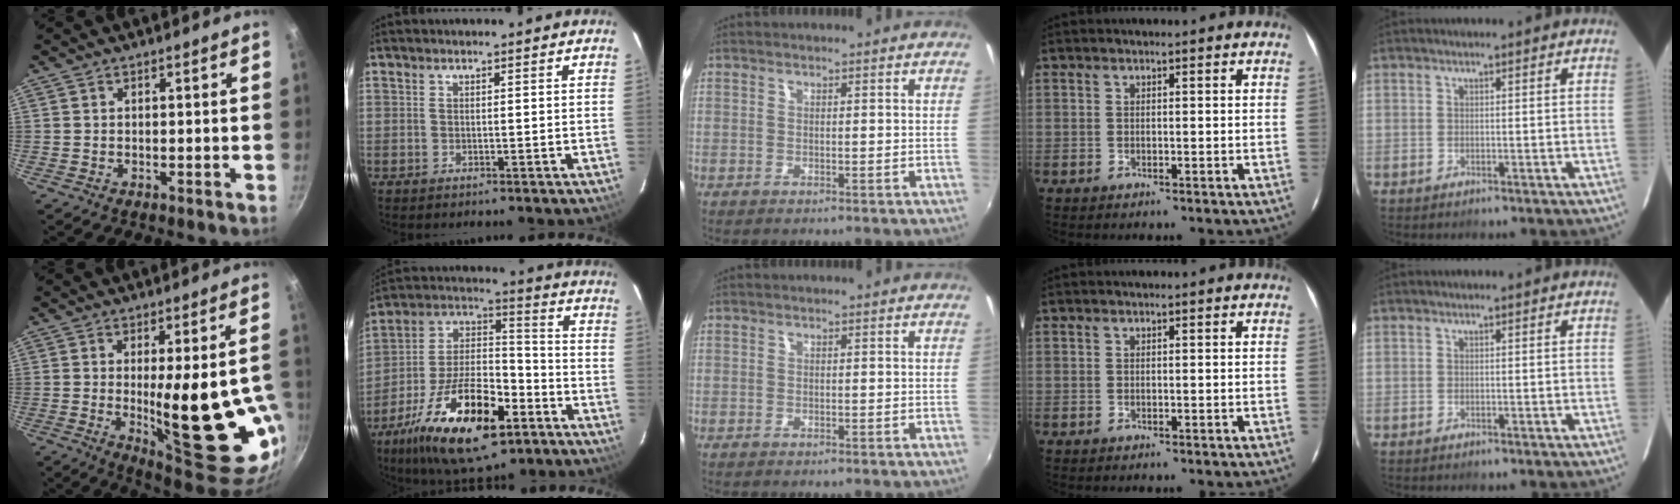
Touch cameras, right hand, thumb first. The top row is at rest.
{"thumb": {"total": 23.4, "force": [-2.9, 7.8, 21.9], "torque": [-0.266, -0.027, -0.015]}, "index": {"total": 22.9, "force": [-11.8, 9.7, 17.0], "torque": [-0.322, -0.013, -0.195]}, "middle": {"total": 0.5, "force": [-0.4, 0.3, 0.1], "torque": [-0.005, -0.003, -0.009]}}